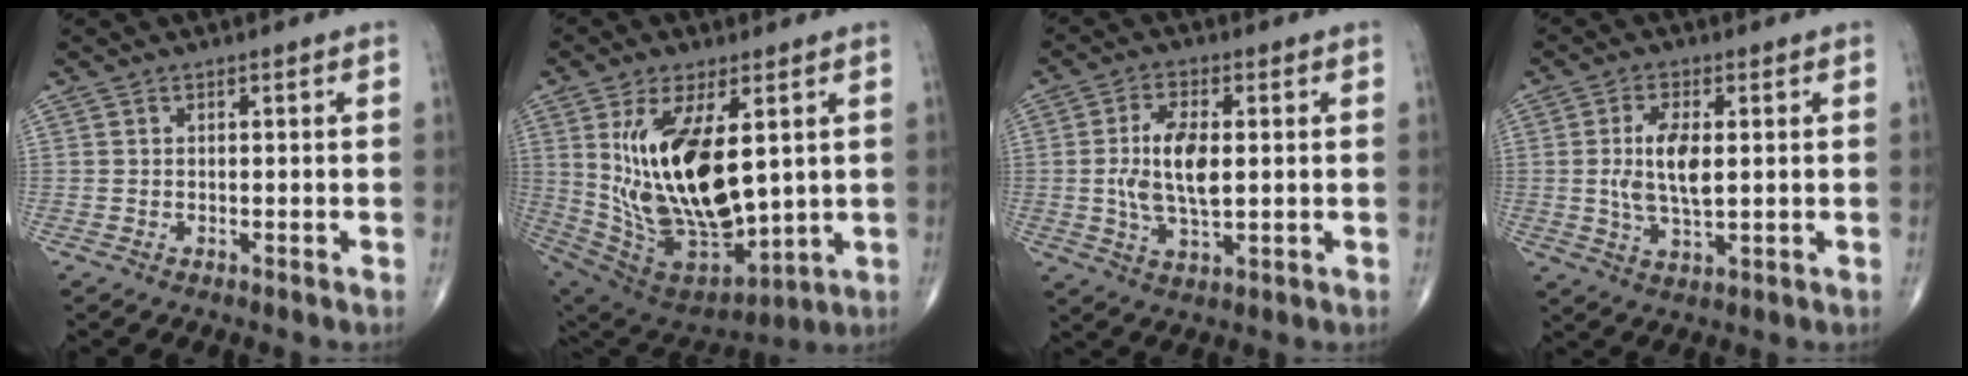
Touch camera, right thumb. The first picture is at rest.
{"total": 23.2, "force": [3.7, 11.4, 19.8], "torque": [-0.352, -0.031, 0.092]}
{"total": 9.3, "force": [0.4, 4.1, 8.3], "torque": [-0.161, -0.006, 0.009]}
{"total": 7.8, "force": [0.7, 3.2, 7.1], "torque": [-0.139, -0.010, 0.014]}